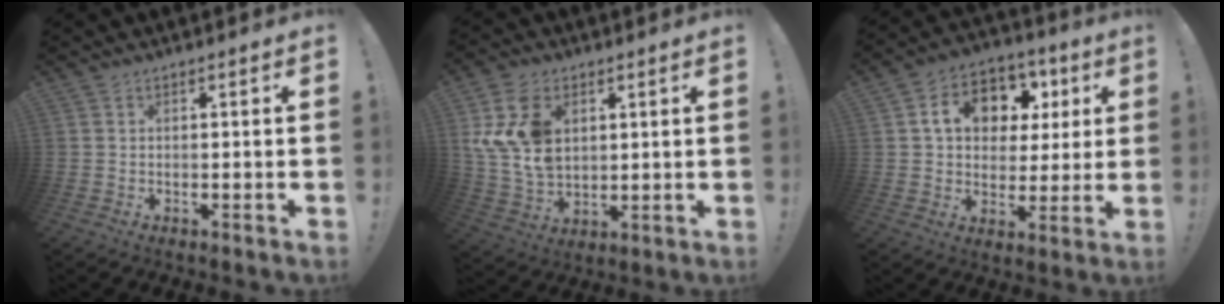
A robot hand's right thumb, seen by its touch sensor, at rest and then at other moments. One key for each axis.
{"total": 14.8, "fx": 5.0, "fy": 10.4, "fz": 9.3, "tx": -0.184, "ty": -0.020, "tz": 0.097}
{"total": 13.7, "fx": 5.0, "fy": 10.4, "fz": 7.4, "tx": -0.109, "ty": -0.014, "tz": 0.096}